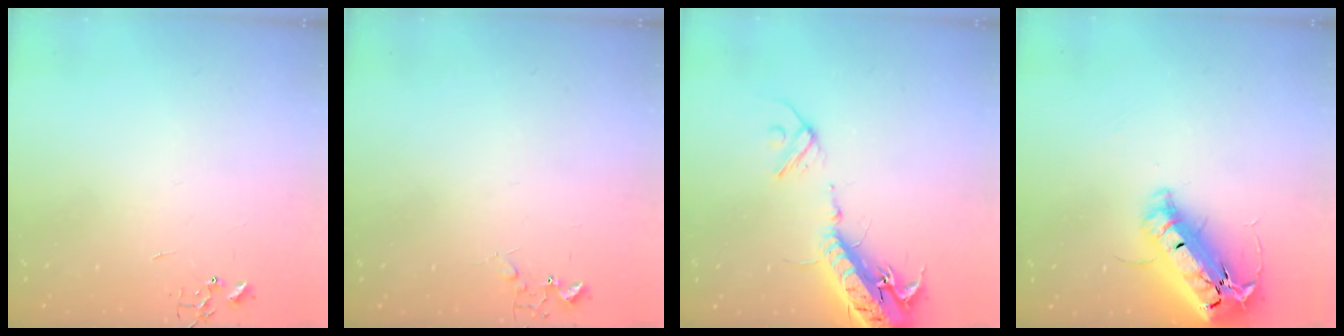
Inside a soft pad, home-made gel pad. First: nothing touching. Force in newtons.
{"total": 6.6, "press": 6.6, "slide": 0.8}
{"total": 18.2, "press": 17.7, "slide": 4.1}
{"total": 25.0, "press": 24.5, "slide": 4.9}